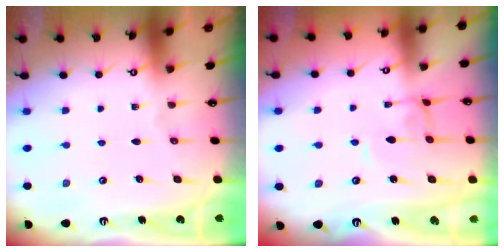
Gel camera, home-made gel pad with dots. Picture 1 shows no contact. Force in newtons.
{"total": 2.1, "press": 2.1, "slide": 0.2}